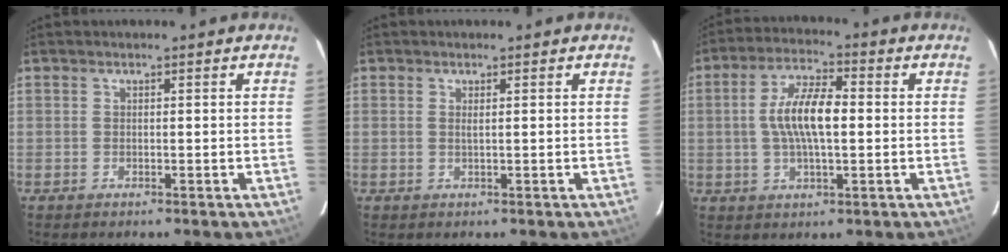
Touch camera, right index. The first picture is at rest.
{"total": 0.7, "force": [0.2, -0.1, 0.7], "torque": [-0.014, 0.000, 0.003]}
{"total": 9.7, "force": [0.2, 3.3, 9.1], "torque": [-0.175, 0.012, 0.003]}